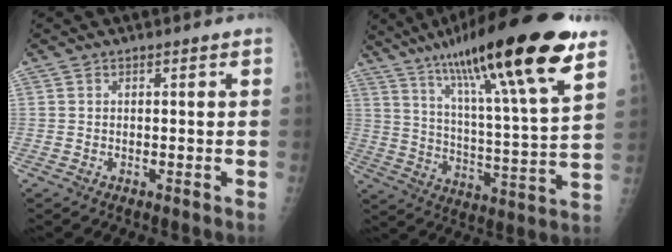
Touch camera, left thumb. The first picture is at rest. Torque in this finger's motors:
{"motor_torque": [1.57, -0.25, 1.55, -1.20, 0.46]}